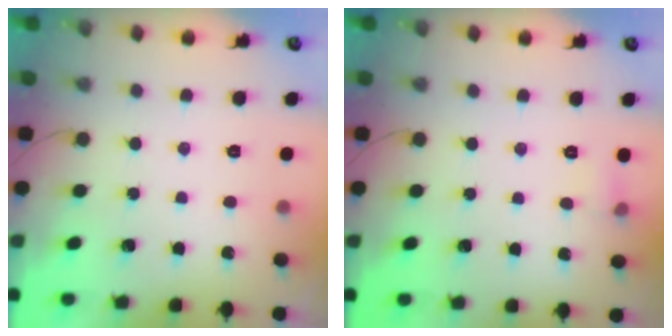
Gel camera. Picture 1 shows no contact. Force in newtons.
{"total": 4.5, "press": 4.2, "slide": 1.5}